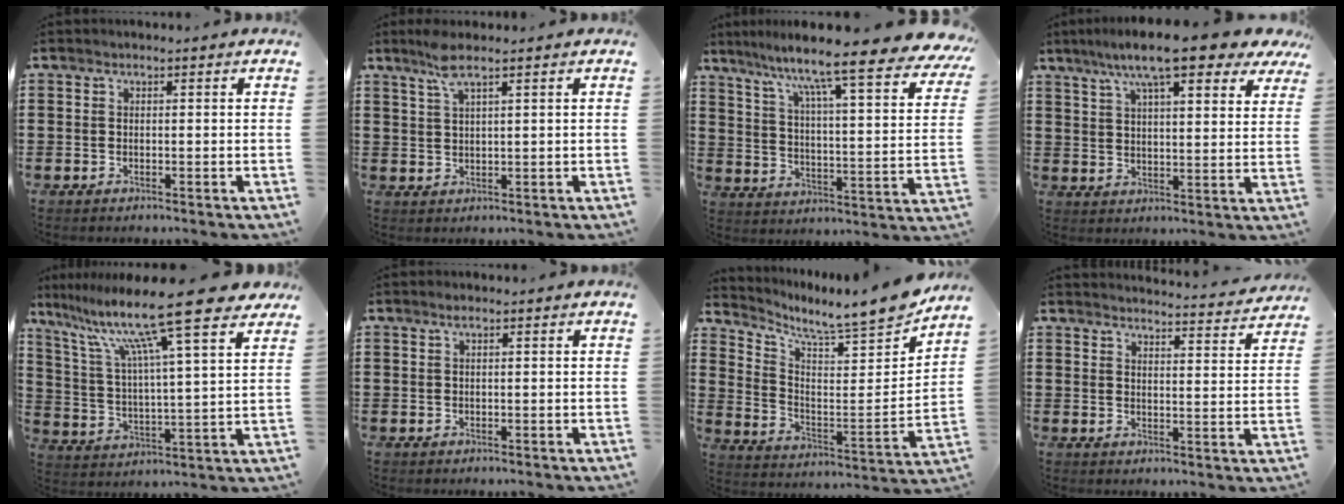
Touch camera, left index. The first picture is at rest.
{"total": 4.2, "force": [2.7, 0.6, 3.2], "torque": [-0.070, 0.003, 0.048]}
{"total": 10.6, "force": [8.6, -0.2, 6.3], "torque": [-0.128, -0.076, 0.129]}
{"total": 11.7, "force": [8.8, 1.8, 7.6], "torque": [-0.155, -0.016, 0.151]}
{"total": 14.6, "force": [11.6, 0.5, 9.0], "torque": [-0.189, -0.067, 0.186]}
{"total": 0.7, "force": [0.5, 0.1, 0.6], "torque": [-0.012, 0.002, 0.009]}
{"total": 7.7, "force": [7.0, 0.5, 2.9], "torque": [-0.067, -0.069, 0.111]}
{"total": 3.4, "force": [3.4, -0.3, 0.4], "torque": [-0.015, -0.028, 0.056]}